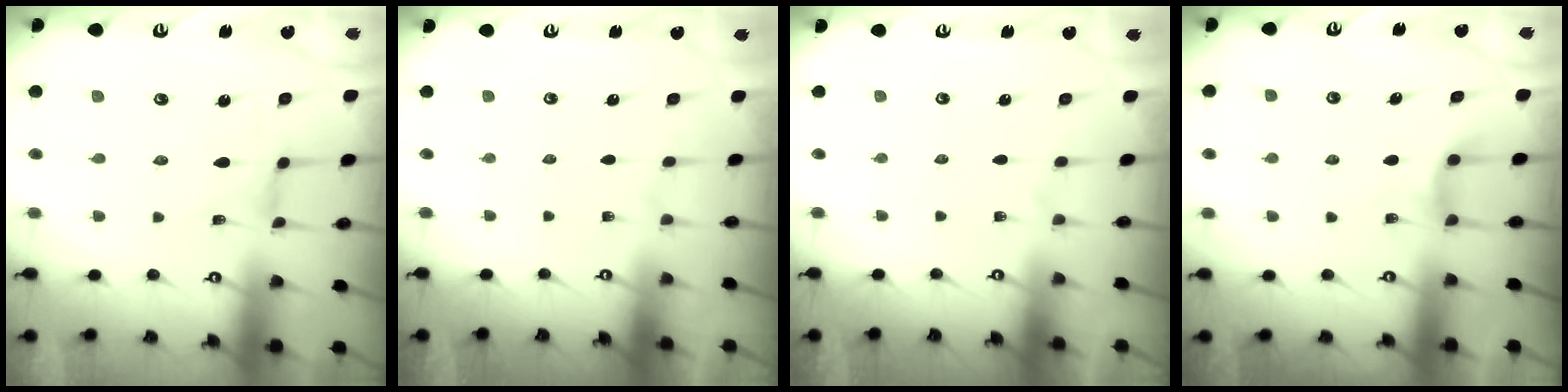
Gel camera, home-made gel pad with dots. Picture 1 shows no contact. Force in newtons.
{"total": 0.0}
{"total": 0.0}
{"total": 4.2, "press": 4.2, "slide": 0.6}